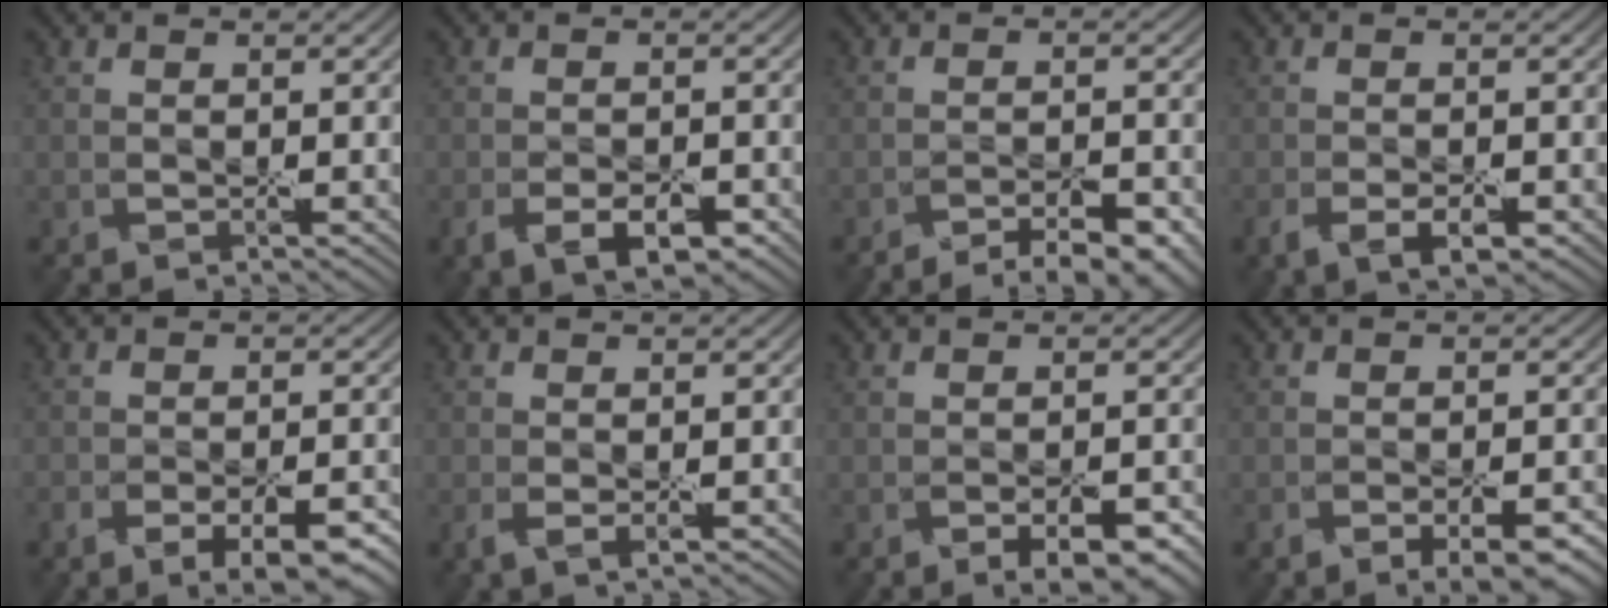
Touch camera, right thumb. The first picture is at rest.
{"total": 4.0, "force": [-2.4, 1.8, 2.6], "torque": [-0.040, -0.001, -0.041]}
{"total": 6.0, "force": [-5.1, 0.9, 3.0], "torque": [-0.033, 0.014, -0.067]}
{"total": 3.2, "force": [-1.9, 1.3, 2.2], "torque": [-0.034, 0.001, -0.034]}
{"total": 5.9, "force": [-4.1, 1.8, 3.7], "torque": [-0.045, -0.002, -0.061]}
{"total": 1.7, "force": [-0.6, 0.8, 1.4], "torque": [-0.030, -0.005, -0.008]}
{"total": 3.4, "force": [-2.1, 1.2, 2.4], "torque": [-0.023, 0.001, -0.020]}
{"total": 4.8, "force": [-3.2, 1.4, 3.2], "torque": [-0.036, -0.003, -0.042]}